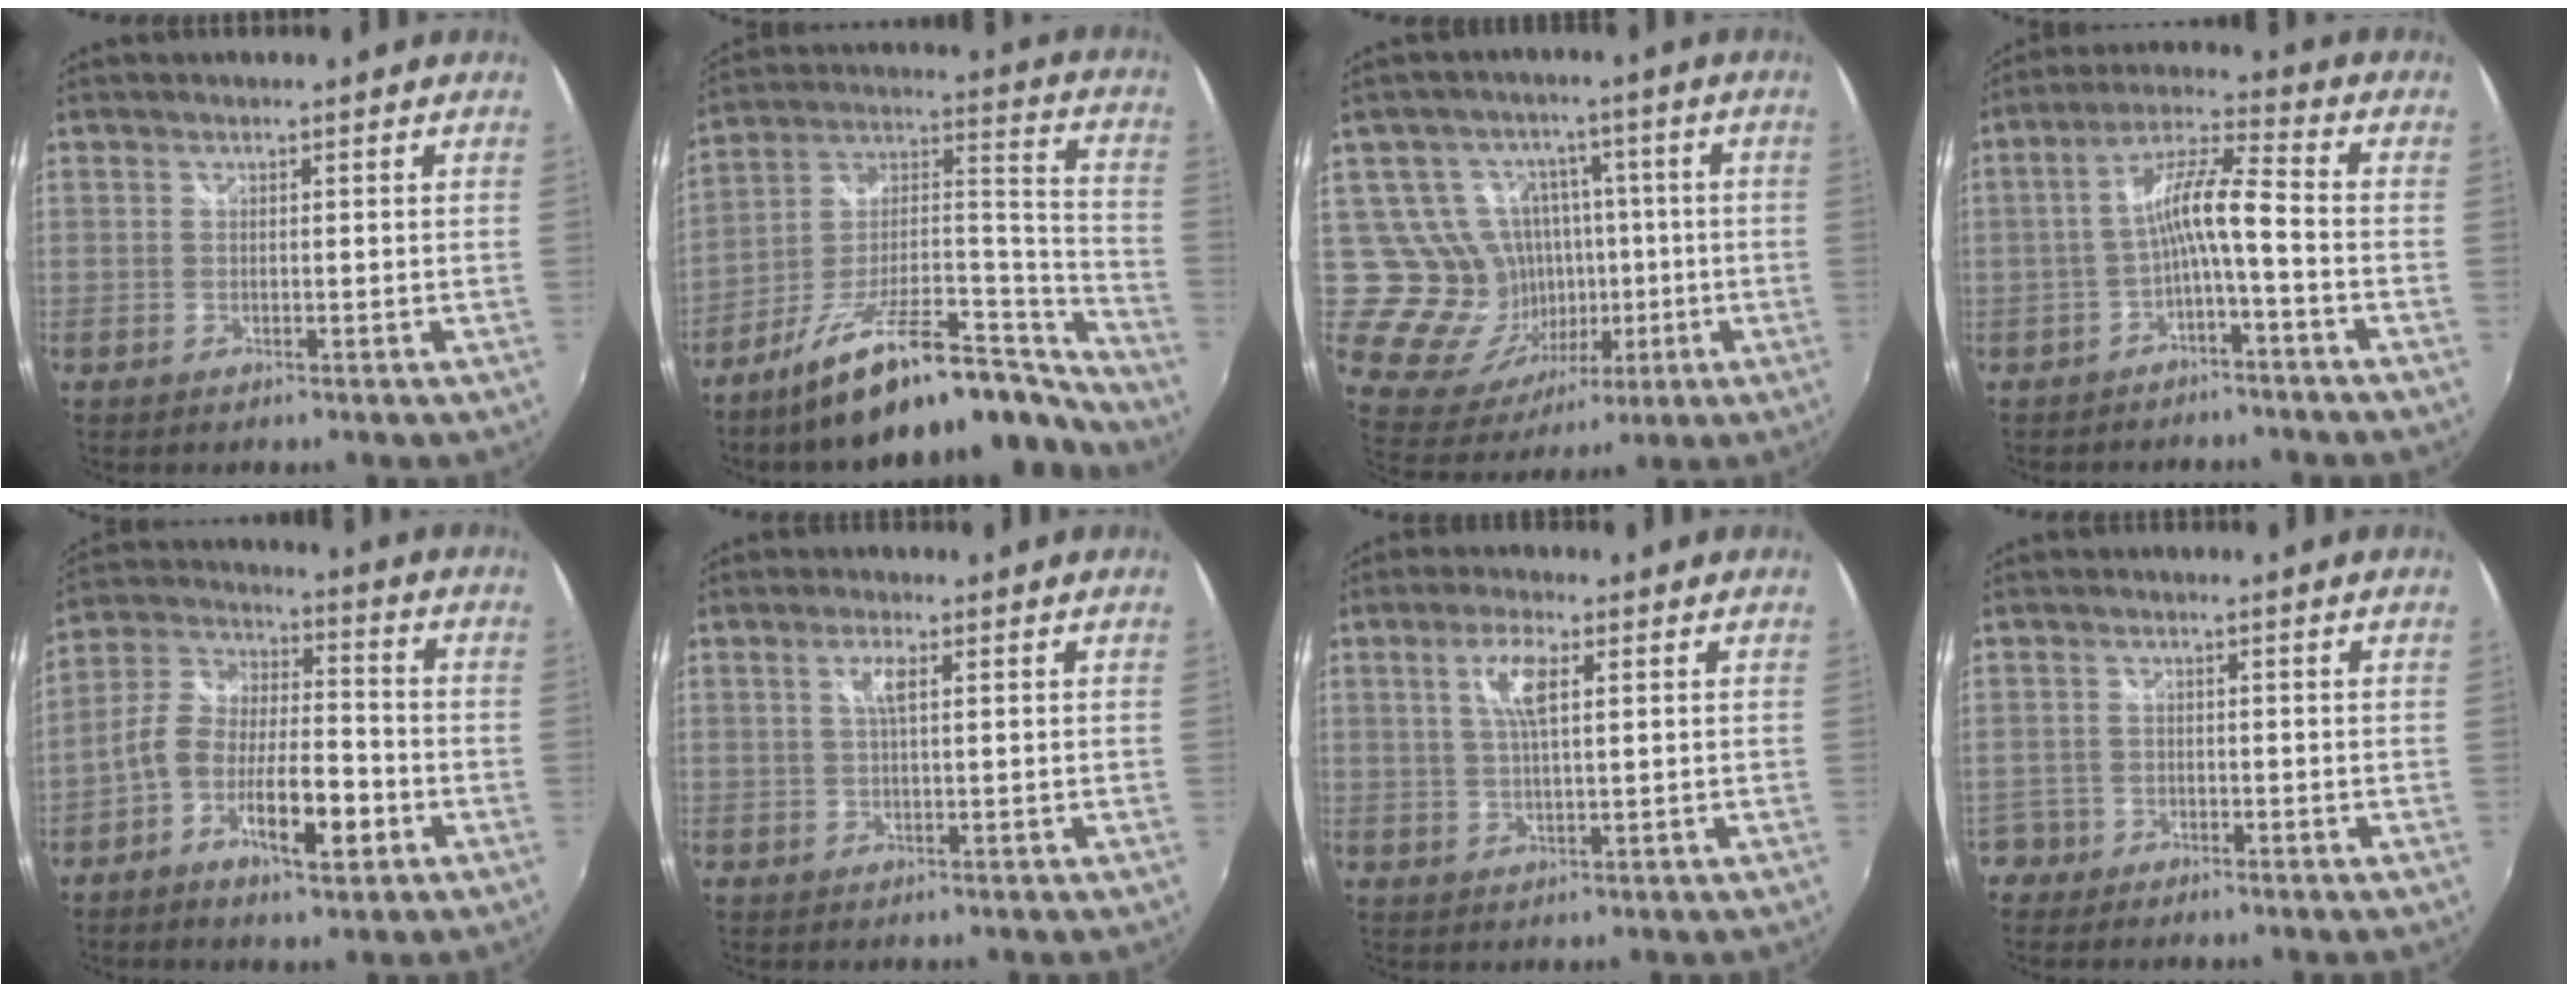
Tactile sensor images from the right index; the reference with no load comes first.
{"total": 24.2, "force": [-19.1, 6.6, 13.4], "torque": [-0.179, 0.022, -0.292]}
{"total": 14.2, "force": [-0.1, 13.3, 5.0], "torque": [-0.118, 0.018, 0.017]}
{"total": 7.8, "force": [-2.9, 0.7, 7.3], "torque": [-0.161, 0.017, -0.049]}
{"total": 12.0, "force": [-5.0, 5.0, 9.8], "torque": [-0.190, 0.016, -0.085]}
{"total": 2.7, "force": [0.8, 0.3, 2.5], "torque": [-0.048, 0.003, 0.013]}
{"total": 5.5, "force": [1.8, 1.3, 5.0], "torque": [-0.095, 0.004, 0.033]}
{"total": 2.9, "force": [-1.7, 2.3, -0.1], "torque": [-0.005, 0.010, -0.033]}